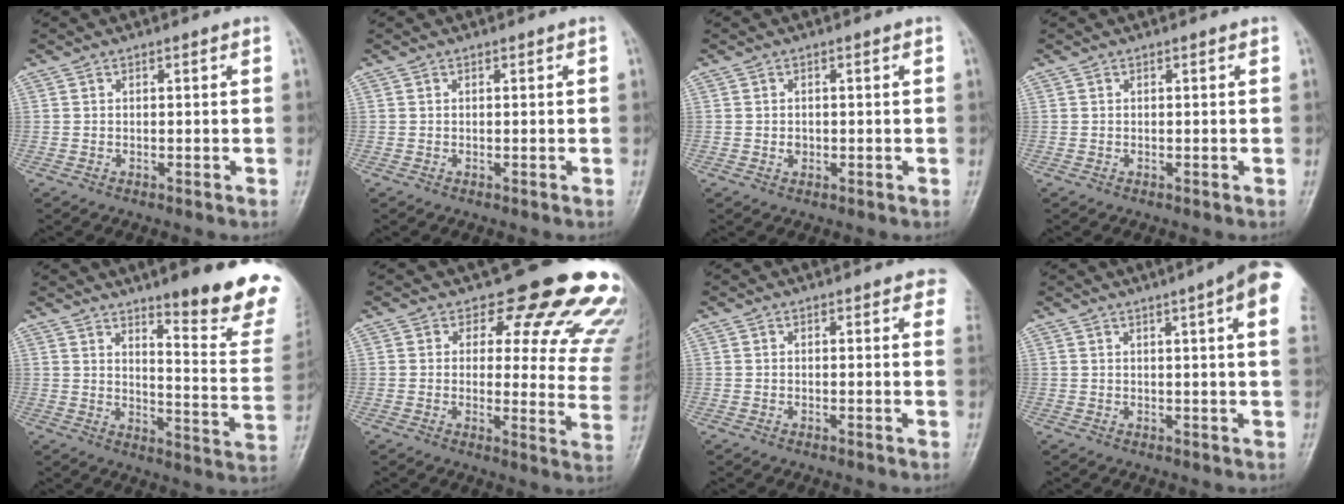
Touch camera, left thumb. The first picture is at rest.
{"total": 0.0}
{"total": 1.2, "force": [-0.2, 1.0, 0.6], "torque": [-0.004, 0.002, -0.002]}
{"total": 0.0}
{"total": 18.1, "force": [12.7, 3.1, 12.5], "torque": [-0.124, -0.096, 0.171]}
{"total": 19.0, "force": [15.6, 7.4, 8.0], "torque": [-0.038, -0.112, 0.159]}
{"total": 4.2, "force": [3.0, 1.6, 2.5], "torque": [-0.001, -0.004, 0.022]}
{"total": 11.8, "force": [5.3, 1.3, 10.5], "torque": [-0.122, -0.005, 0.052]}